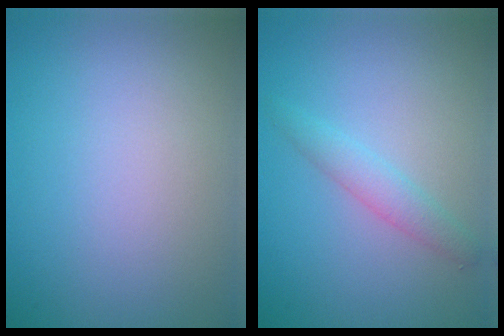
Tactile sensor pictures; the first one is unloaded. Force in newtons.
{"total": 2.0, "press": 2.0, "slide": 0.1}